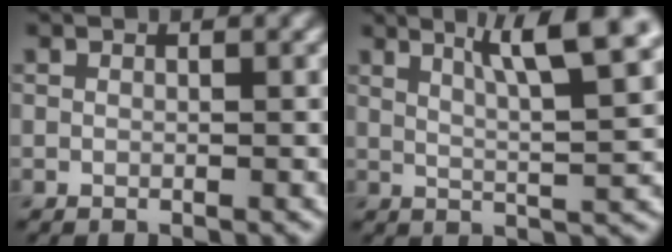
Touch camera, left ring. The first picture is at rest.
{"total": 7.4, "force": [4.0, 1.4, 6.1], "torque": [-0.074, 0.018, 0.054]}